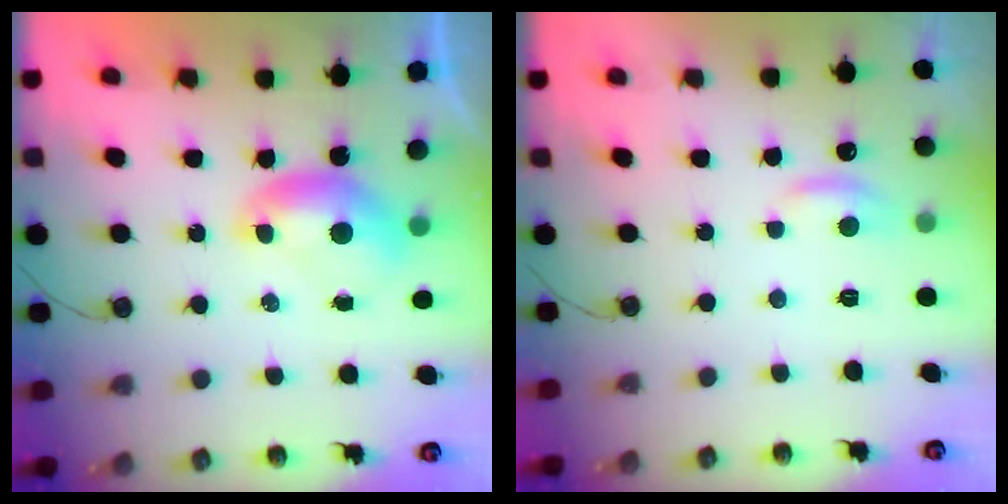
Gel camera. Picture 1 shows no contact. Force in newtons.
{"total": 0.6, "press": 0.2, "slide": 0.6}